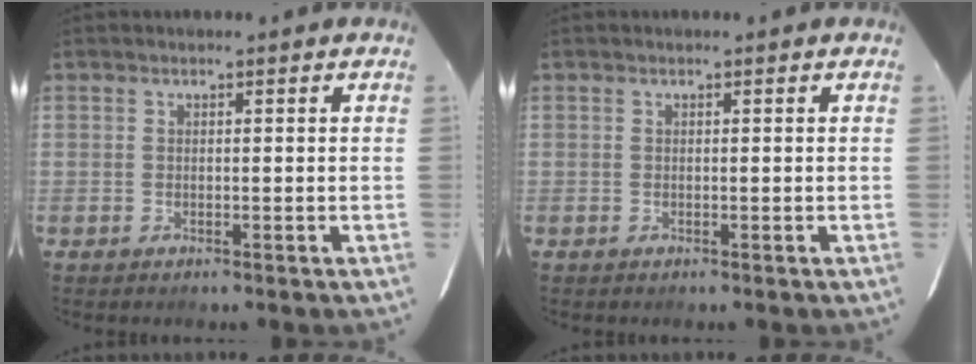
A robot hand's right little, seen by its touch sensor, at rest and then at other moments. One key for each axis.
{"total": 0.0}